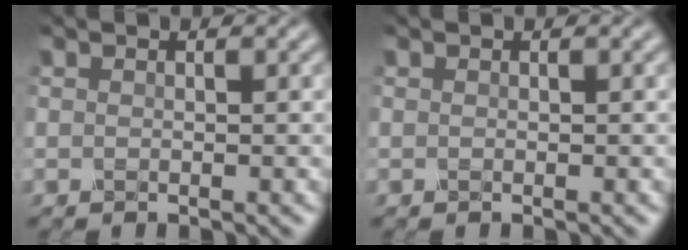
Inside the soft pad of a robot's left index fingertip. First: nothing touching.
{"total": 0.0}